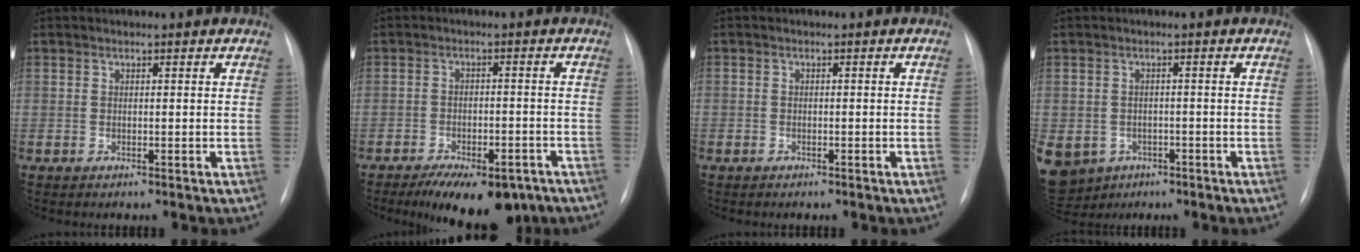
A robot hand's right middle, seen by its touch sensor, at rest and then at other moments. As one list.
[{"total": 12.4, "force": [-9.0, 5.1, 6.8], "torque": [-0.088, 0.002, -0.126]}, {"total": 0.6, "force": [-0.4, 0.1, 0.3], "torque": [-0.004, 0.006, -0.008]}, {"total": 13.2, "force": [-6.6, 10.5, 4.5], "torque": [-0.141, -0.002, -0.085]}]